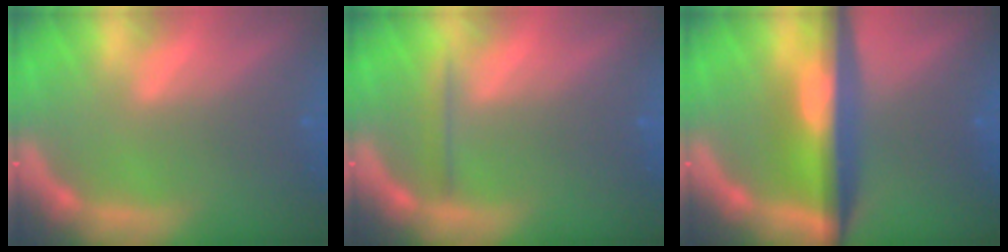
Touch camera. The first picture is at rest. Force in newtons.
{"total": 1.4}
{"total": 8.1}